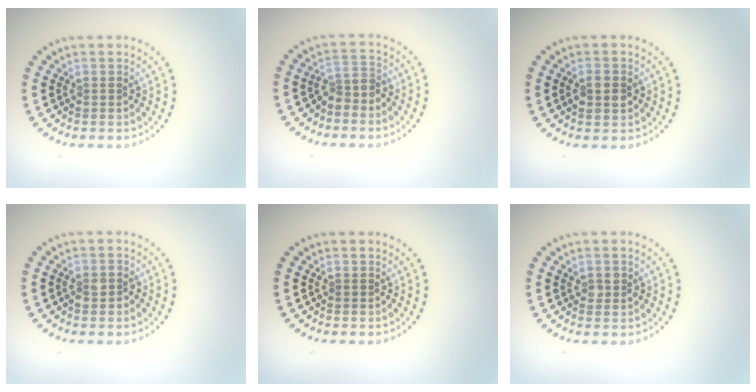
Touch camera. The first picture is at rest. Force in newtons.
{"total": 2.3, "press": 1.7, "slide": 1.6}
{"total": 2.7, "press": 2.7, "slide": 0.1}
{"total": 1.4, "press": 1.3, "slide": 0.6}
{"total": 0.0}
{"total": 1.0, "press": 1.0, "slide": 0.1}